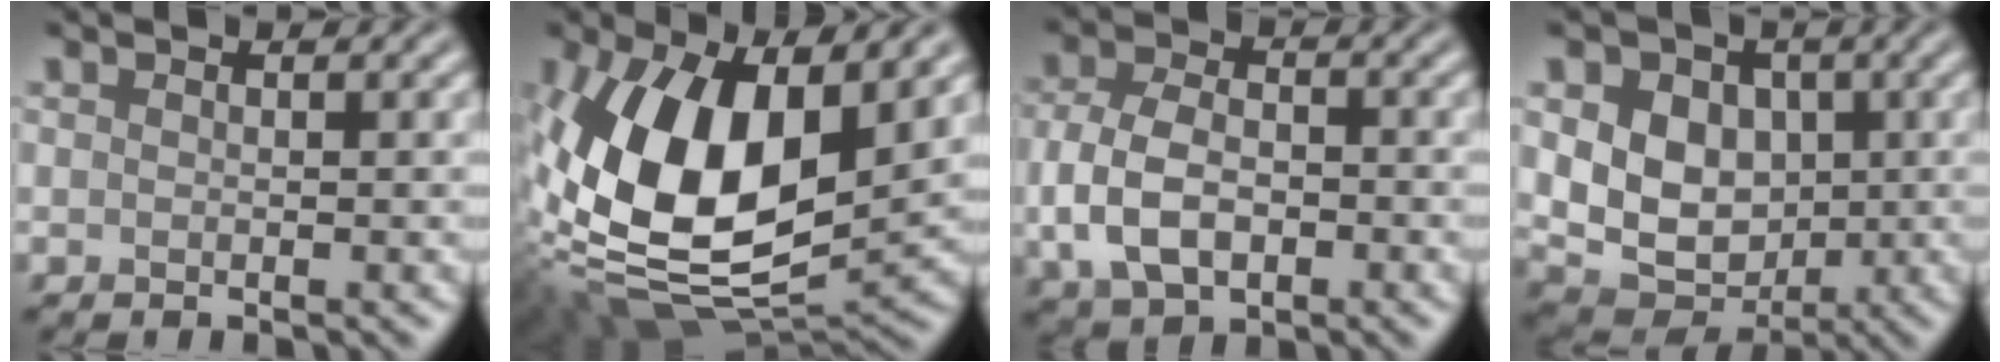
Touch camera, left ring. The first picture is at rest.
{"total": 15.7, "force": [1.4, 8.4, 13.1], "torque": [-0.260, -0.016, 0.014]}
{"total": 5.9, "force": [-1.2, 3.9, 4.3], "torque": [-0.093, -0.003, -0.027]}
{"total": 8.6, "force": [1.1, 6.9, 5.0], "torque": [-0.078, 0.009, 0.004]}